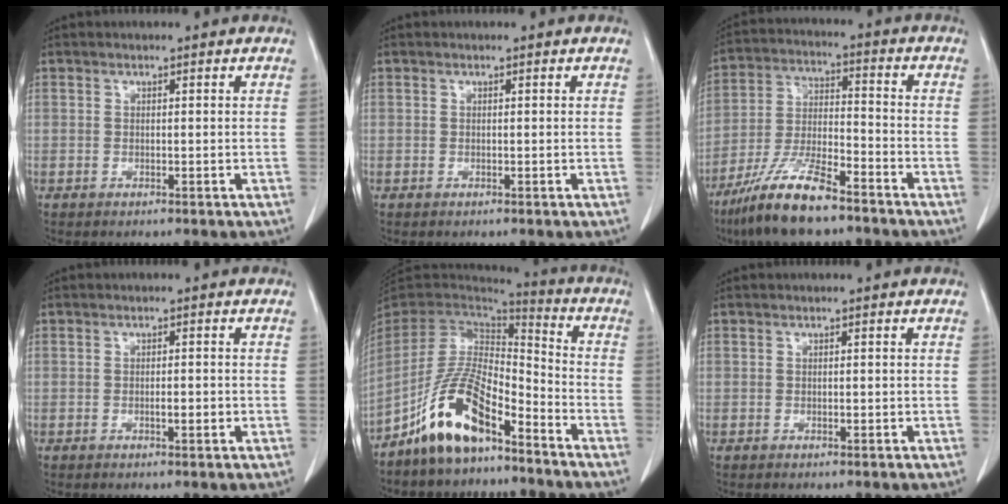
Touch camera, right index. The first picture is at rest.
{"total": 0.0}
{"total": 12.9, "force": [-9.3, 2.3, 8.6], "torque": [-0.173, -0.020, -0.173]}
{"total": 1.9, "force": [-0.5, 0.5, 1.7], "torque": [-0.032, -0.001, -0.005]}
{"total": 12.9, "force": [-8.1, 4.3, 9.1], "torque": [-0.190, 0.012, -0.155]}
{"total": 0.5, "force": [-0.1, 0.3, 0.5], "torque": [-0.007, -0.001, 0.000]}